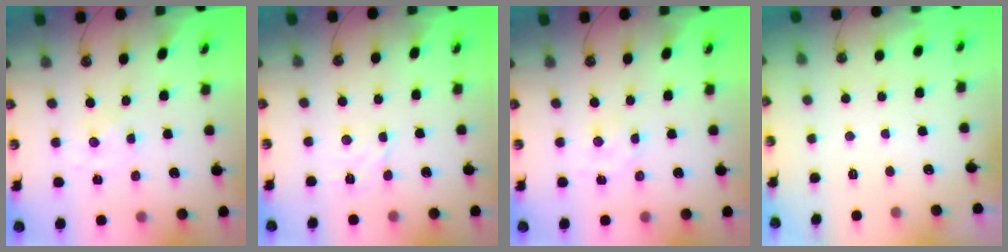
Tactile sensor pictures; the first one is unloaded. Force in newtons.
{"total": 2.5, "press": 2.5, "slide": 0.3}
{"total": 1.9, "press": 1.8, "slide": 0.3}
{"total": 0.0}